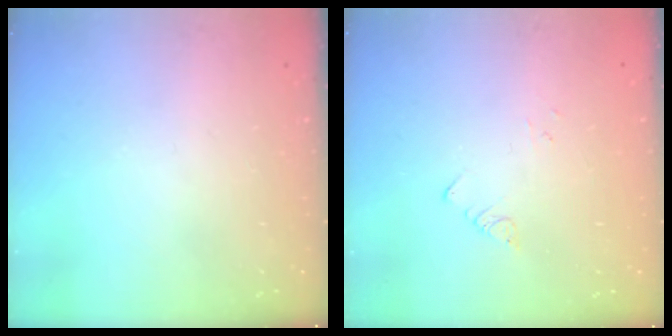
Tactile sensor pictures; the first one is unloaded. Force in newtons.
{"total": 1.8, "press": 1.8, "slide": 0.2}